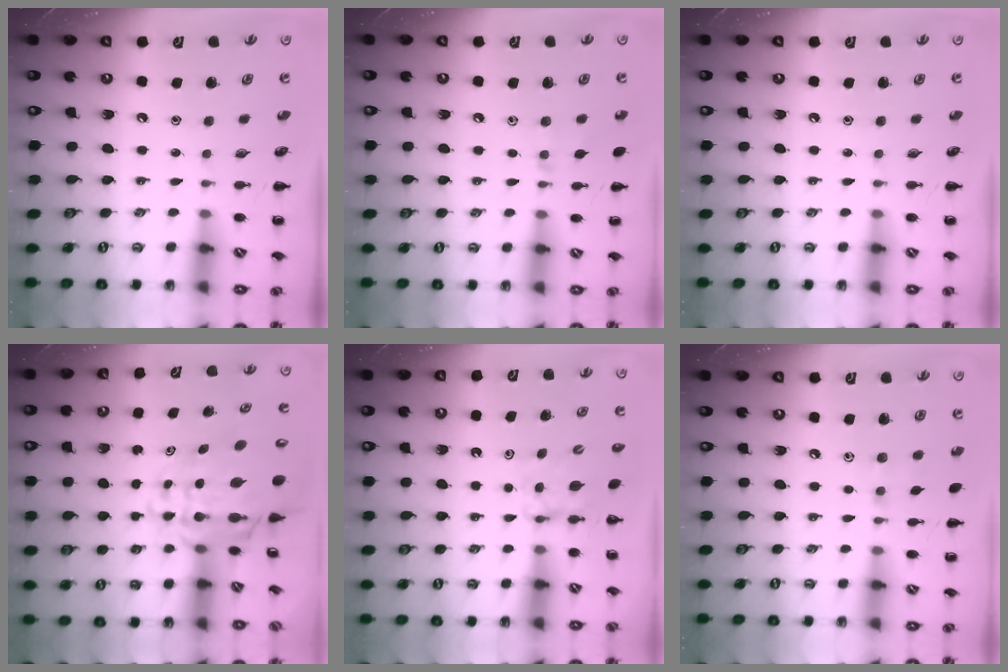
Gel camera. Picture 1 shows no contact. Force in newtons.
{"total": 6.2, "press": 6.0, "slide": 1.8}
{"total": 0.0}
{"total": 9.2, "press": 8.8, "slide": 2.8}
{"total": 3.8, "press": 3.6, "slide": 1.3}
{"total": 5.2, "press": 4.9, "slide": 1.7}